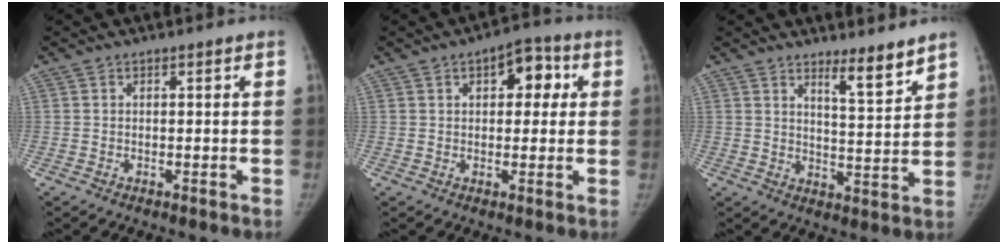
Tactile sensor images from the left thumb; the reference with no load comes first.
{"total": 7.8, "force": [2.5, 4.6, 5.8], "torque": [-0.037, 0.009, 0.025]}
{"total": 6.4, "force": [5.2, 0.9, 3.7], "torque": [-0.049, -0.051, 0.083]}